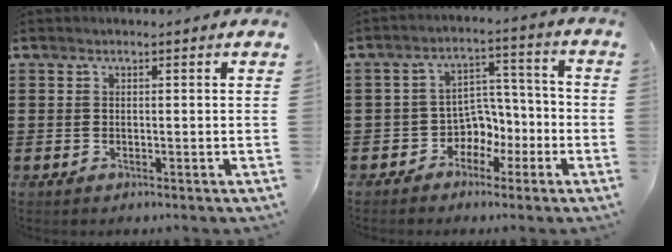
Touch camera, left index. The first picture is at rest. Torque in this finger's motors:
{"motor_torque": [0.08, 0.04, 0.00, 0.00]}